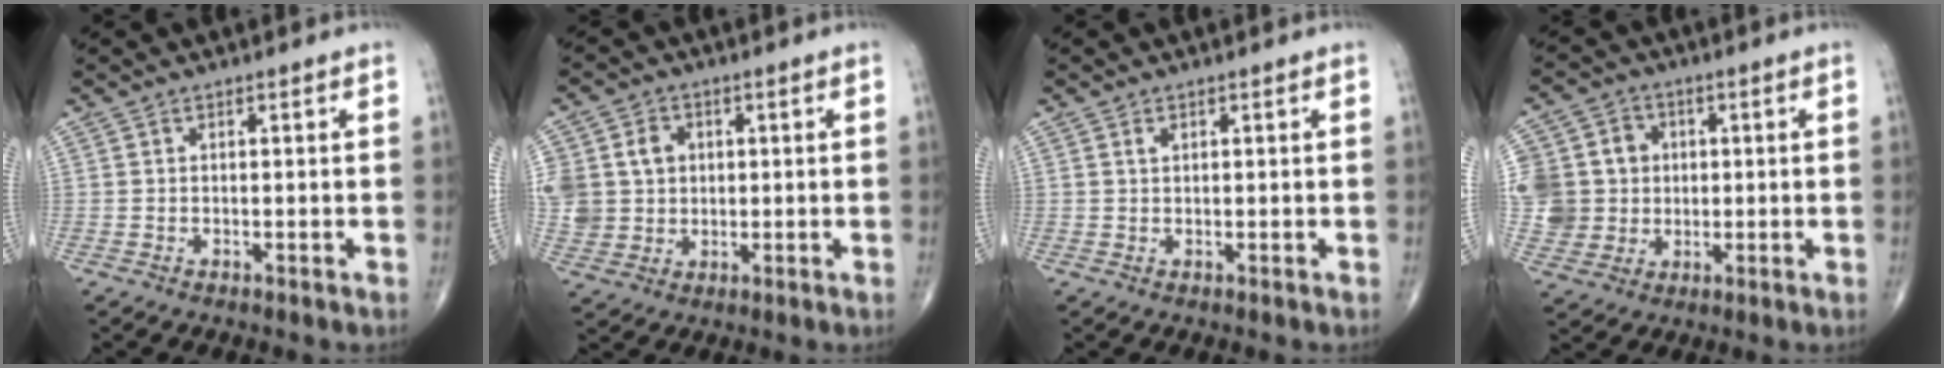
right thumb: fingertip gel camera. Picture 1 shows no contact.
{"total": 12.1, "force": [2.1, 10.5, 5.6], "torque": [-0.112, 0.013, 0.052]}
{"total": 0.9, "force": [0.4, 0.6, 0.6], "torque": [-0.009, 0.002, 0.009]}
{"total": 14.0, "force": [1.0, 12.9, 5.1], "torque": [-0.089, 0.026, 0.030]}